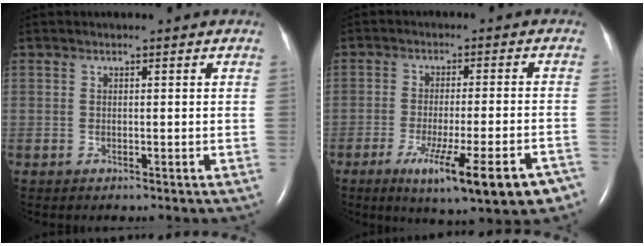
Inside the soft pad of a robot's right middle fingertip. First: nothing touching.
{"total": 14.7, "force": [-9.0, 2.0, 11.4], "torque": [-0.122, -0.018, -0.126]}